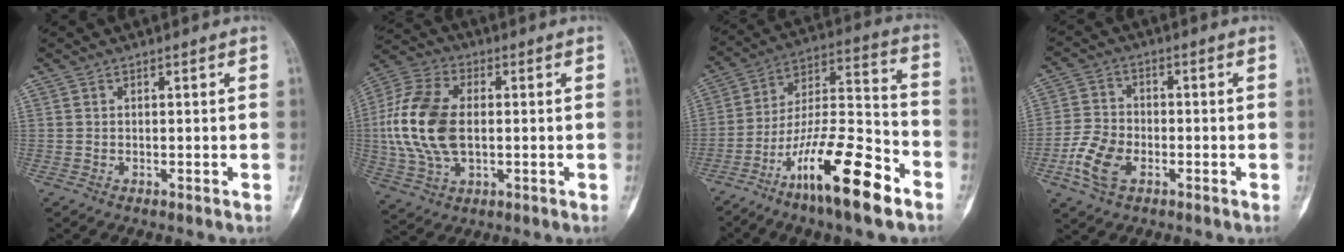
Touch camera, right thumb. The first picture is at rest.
{"total": 16.6, "force": [0.2, 10.1, 13.2], "torque": [-0.279, 0.011, 0.005]}
{"total": 21.0, "force": [-12.1, 5.3, 16.3], "torque": [-0.308, 0.073, -0.209]}
{"total": 8.0, "force": [-3.2, 5.0, 5.3], "torque": [-0.110, 0.012, -0.068]}